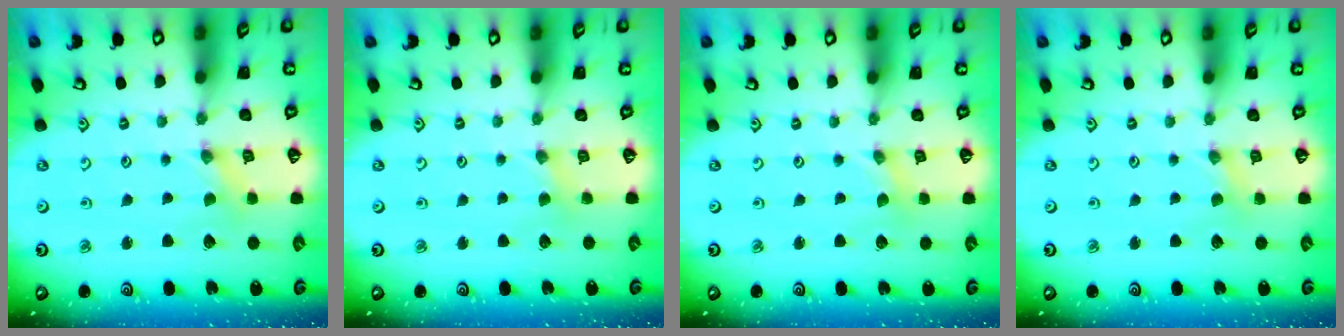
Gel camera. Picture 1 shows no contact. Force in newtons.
{"total": 2.1, "press": 2.1, "slide": 0.4}
{"total": 0.0}
{"total": 1.7, "press": 1.7, "slide": 0.2}